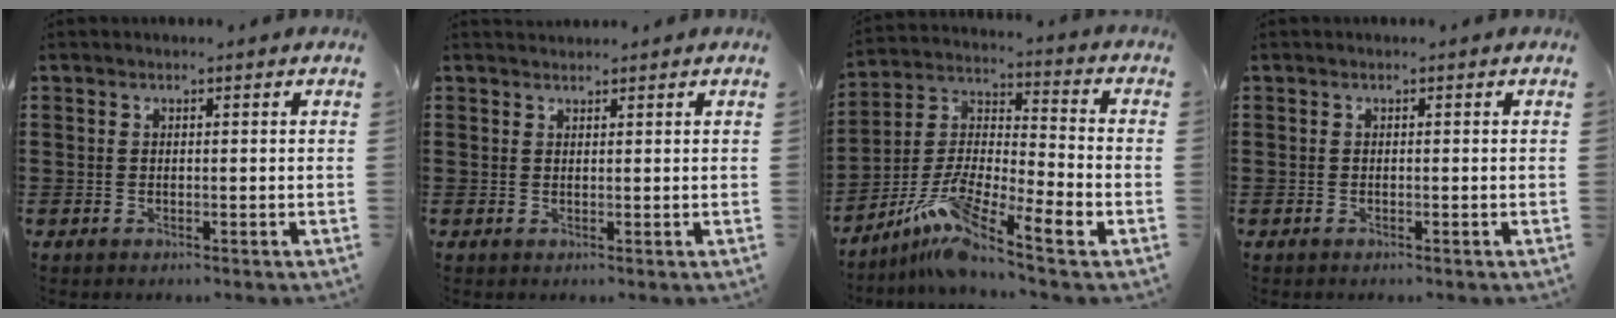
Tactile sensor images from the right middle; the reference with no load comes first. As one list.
[{"total": 1.0, "force": [1.0, 0.2, -0.1], "torque": [-0.001, 0.000, 0.020]}, {"total": 9.0, "force": [-6.4, 0.7, 6.3], "torque": [-0.144, -0.026, -0.137]}, {"total": 0.0}]